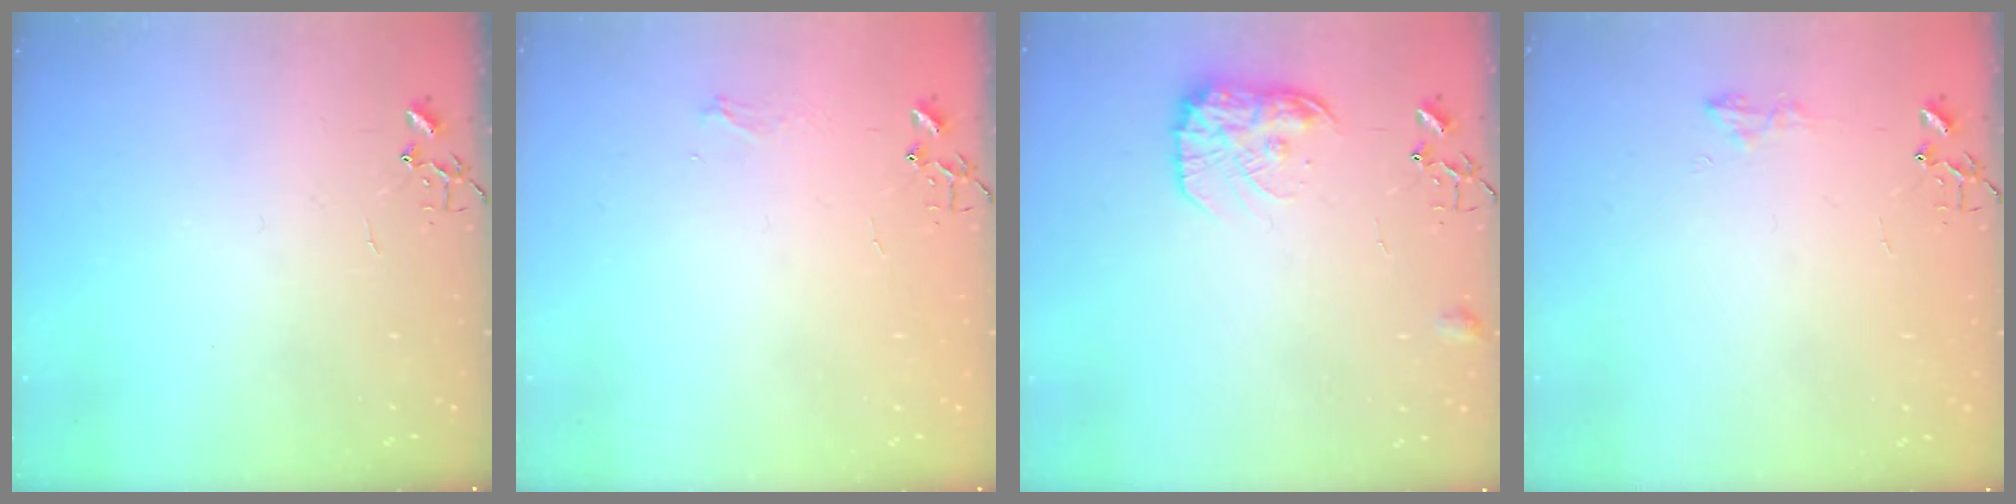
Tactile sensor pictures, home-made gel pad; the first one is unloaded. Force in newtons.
{"total": 4.7, "press": 4.7, "slide": 0.6}
{"total": 13.2, "press": 13.2, "slide": 0.8}
{"total": 7.4, "press": 7.3, "slide": 0.6}